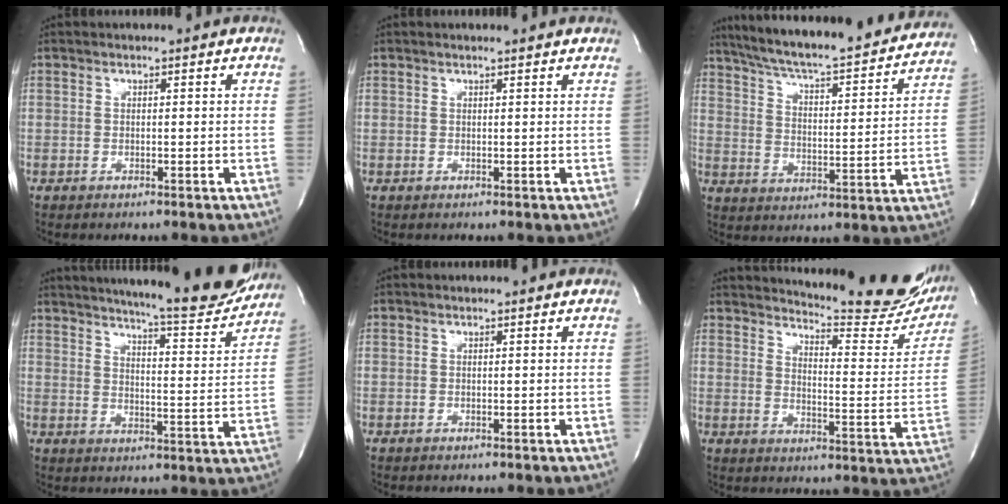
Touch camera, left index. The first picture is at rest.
{"total": 1.7, "force": [1.6, 0.0, 0.5], "torque": [-0.013, 0.005, 0.018]}
{"total": 26.1, "force": [23.3, 3.3, 11.3], "torque": [-0.182, -0.027, 0.311]}
{"total": 19.9, "force": [18.1, 1.6, 8.2], "torque": [-0.124, -0.051, 0.228]}
{"total": 0.0}
{"total": 22.2, "force": [20.6, 3.0, 7.7], "torque": [-0.103, -0.096, 0.241]}